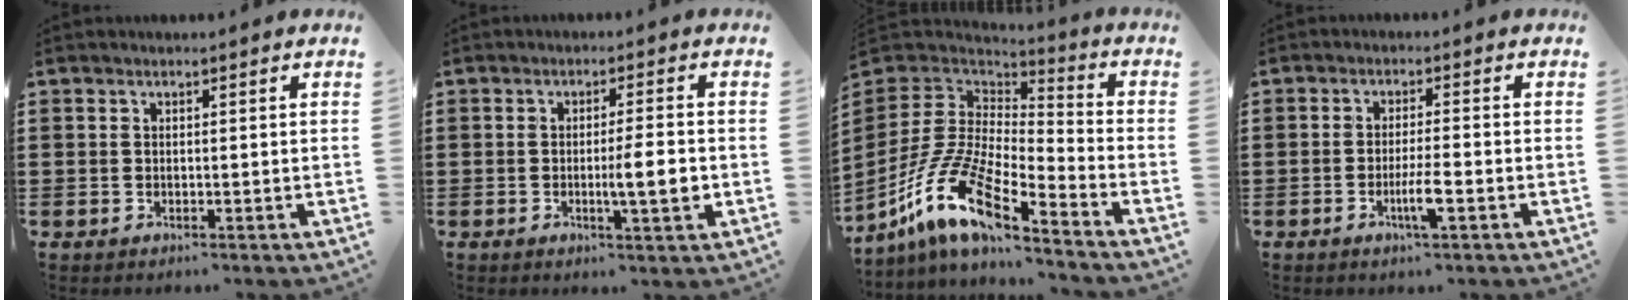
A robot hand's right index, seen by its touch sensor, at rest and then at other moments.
{"total": 5.5, "force": [-1.0, 0.6, 5.4], "torque": [-0.089, -0.006, -0.017]}
{"total": 13.6, "force": [-9.1, 4.0, 9.3], "torque": [-0.219, 0.001, -0.189]}
{"total": 4.4, "force": [-1.8, 0.4, 4.0], "torque": [-0.074, -0.006, -0.033]}